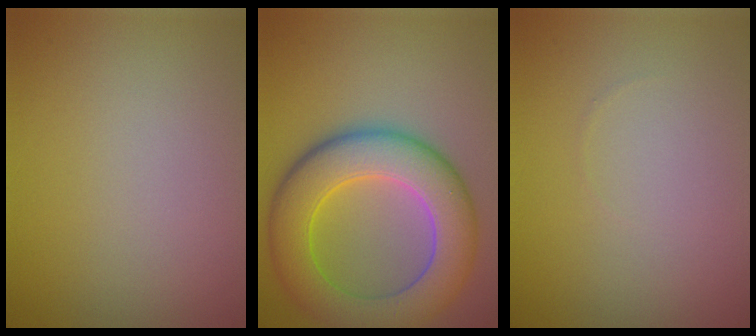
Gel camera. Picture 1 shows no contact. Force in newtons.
{"total": 9.1, "press": 9.1, "slide": 0.3}
{"total": 0.0}